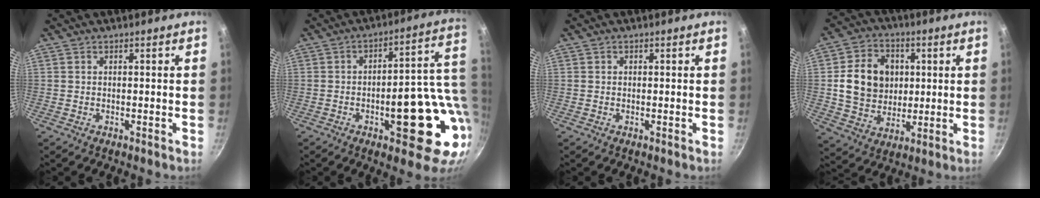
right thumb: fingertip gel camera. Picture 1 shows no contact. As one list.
[{"total": 19.5, "force": [-2.5, 7.9, 17.6], "torque": [-0.182, 0.016, -0.027]}, {"total": 0.0}, {"total": 14.0, "force": [1.8, 11.5, 7.7], "torque": [-0.108, 0.005, 0.034]}]